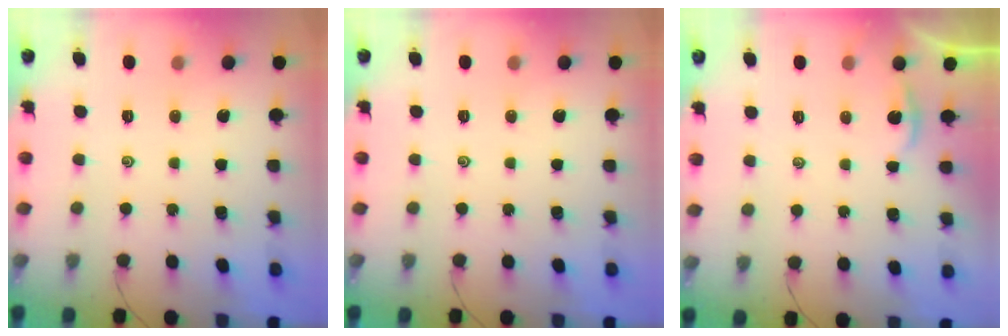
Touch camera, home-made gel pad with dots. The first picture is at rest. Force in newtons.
{"total": 0.0}
{"total": 1.2, "press": 1.2, "slide": 0.1}